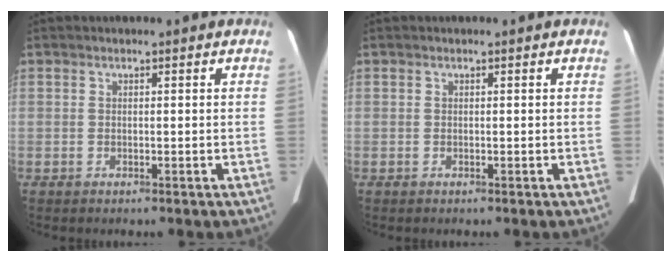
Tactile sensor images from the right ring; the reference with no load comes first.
{"total": 0.0}